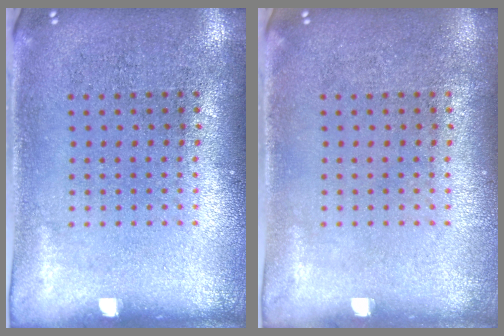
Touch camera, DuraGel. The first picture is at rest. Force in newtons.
{"total": 0.0}